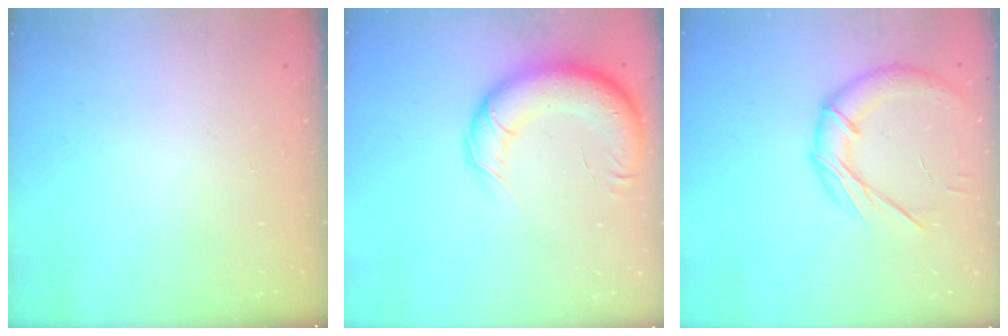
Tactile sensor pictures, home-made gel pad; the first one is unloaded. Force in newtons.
{"total": 15.6, "press": 15.2, "slide": 3.6}
{"total": 14.3, "press": 14.3, "slide": 1.4}